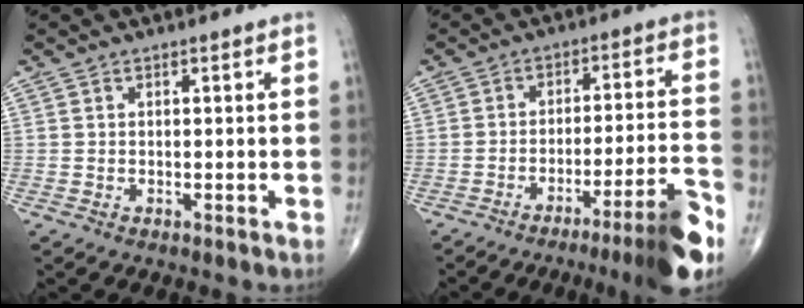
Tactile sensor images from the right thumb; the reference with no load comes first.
{"total": 12.7, "force": [-7.9, 1.0, 9.9], "torque": [-0.147, 0.047, -0.114]}